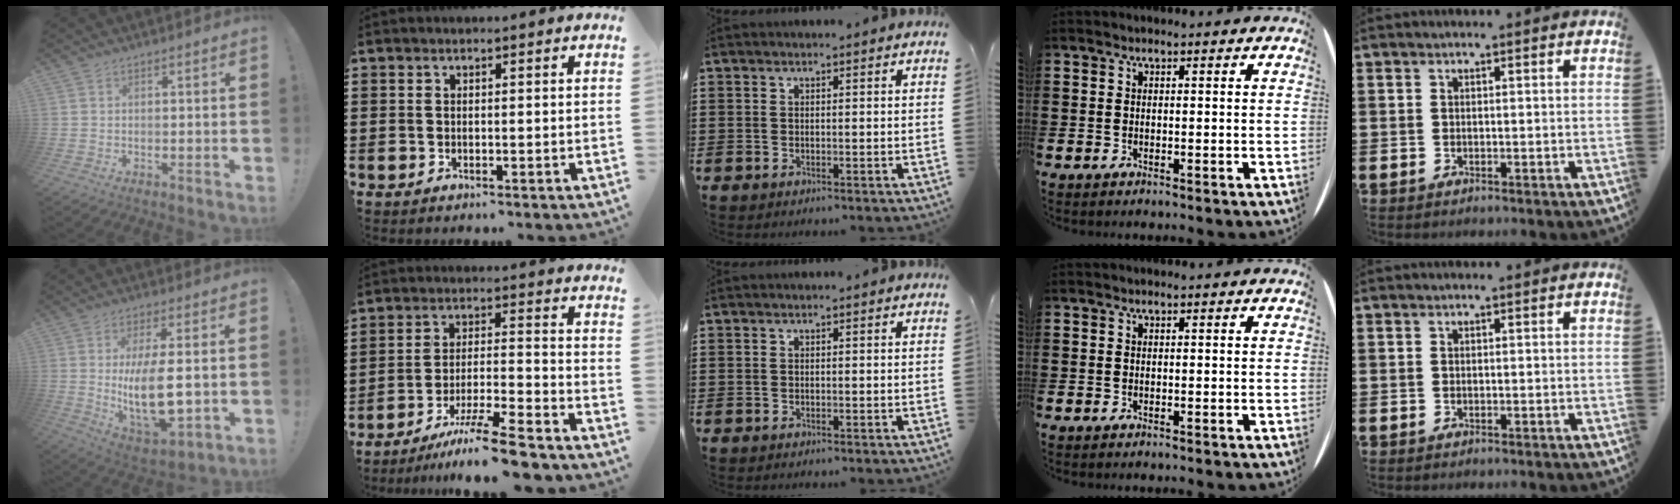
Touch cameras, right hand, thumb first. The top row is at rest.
{"thumb": {"total": 16.0, "force": [0.6, 6.5, 14.6], "torque": [-0.254, -0.024, 0.013]}, "index": {"total": 9.3, "force": [-7.8, -0.1, 5.1], "torque": [-0.087, 0.006, -0.150]}}